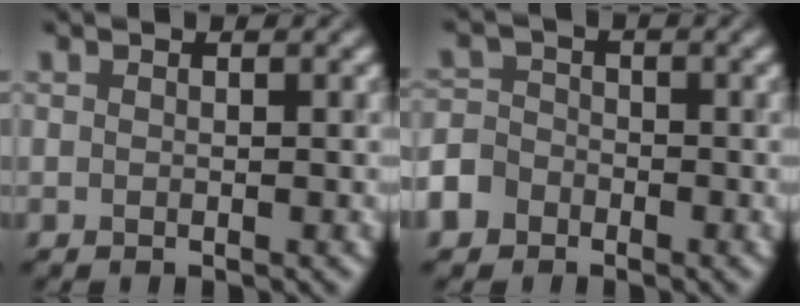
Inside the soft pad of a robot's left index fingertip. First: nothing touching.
{"total": 4.4, "force": [-2.7, 3.3, 1.2], "torque": [-0.013, -0.007, -0.058]}